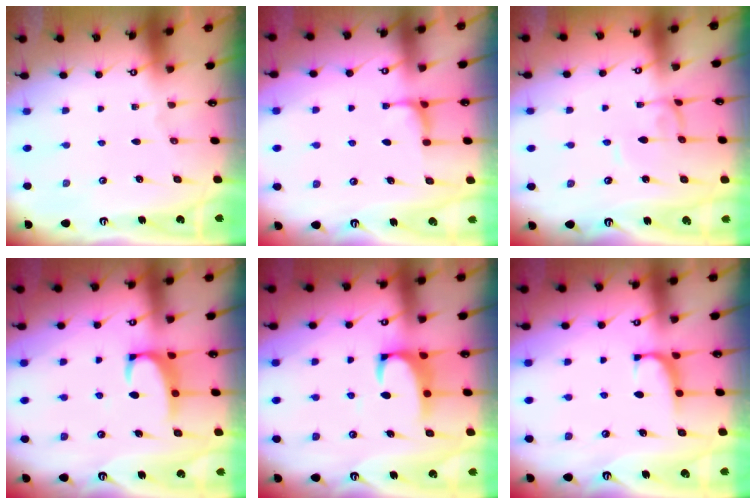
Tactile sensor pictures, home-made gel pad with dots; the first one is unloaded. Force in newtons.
{"total": 3.0, "press": 3.0, "slide": 0.2}
{"total": 2.2, "press": 2.2, "slide": 0.1}
{"total": 2.9, "press": 2.8, "slide": 0.7}
{"total": 2.2, "press": 2.0, "slide": 0.9}
{"total": 0.8, "press": 0.6, "slide": 0.6}